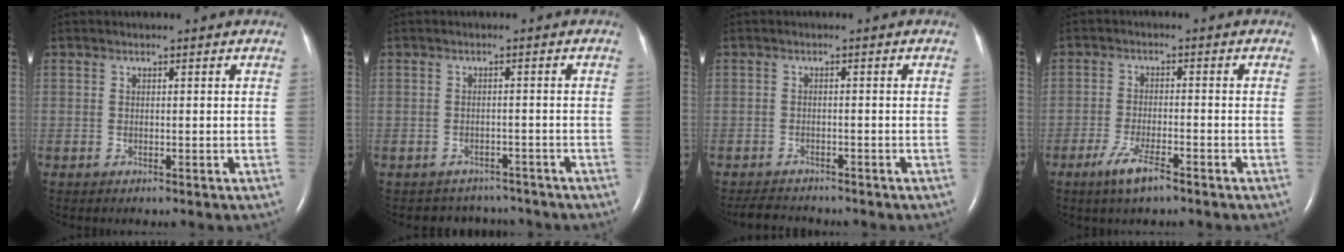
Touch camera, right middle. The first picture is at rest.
{"total": 4.7, "force": [-4.2, 2.0, -0.6], "torque": [0.005, 0.013, -0.052]}
{"total": 4.1, "force": [-3.9, 0.9, 0.9], "torque": [-0.018, -0.013, -0.062]}
{"total": 5.0, "force": [-3.3, 0.7, 3.7], "torque": [-0.082, -0.008, -0.059]}